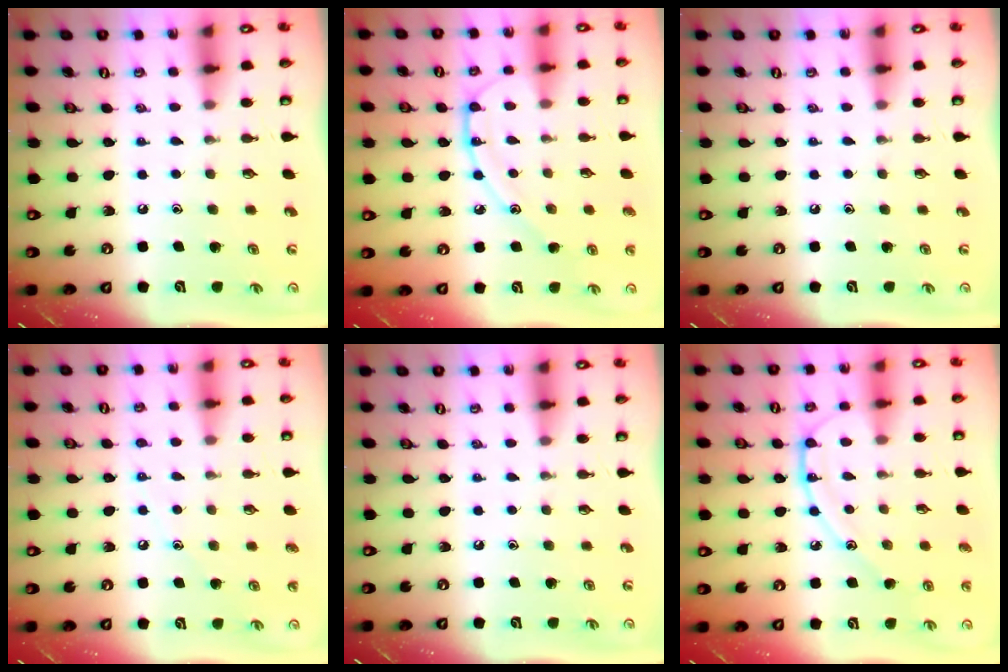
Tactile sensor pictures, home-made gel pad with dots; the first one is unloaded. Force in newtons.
{"total": 9.9, "press": 9.9, "slide": 0.2}
{"total": 0.0}
{"total": 5.8, "press": 5.8, "slide": 0.7}
{"total": 0.0}
{"total": 9.9, "press": 9.9, "slide": 0.2}